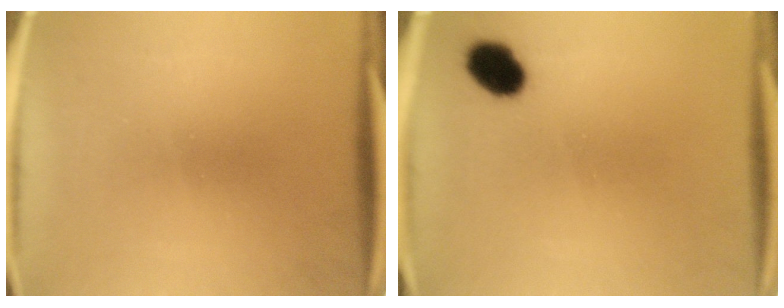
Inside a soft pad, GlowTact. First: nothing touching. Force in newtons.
{"total": 6.6}